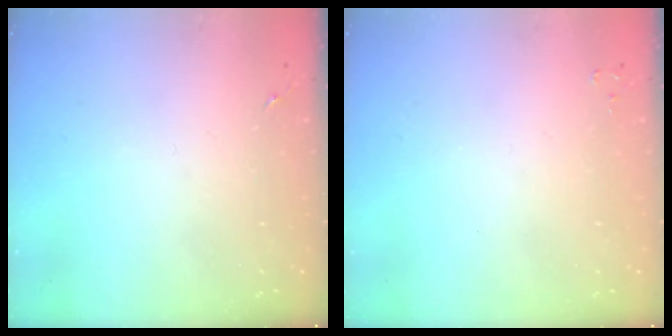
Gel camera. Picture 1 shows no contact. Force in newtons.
{"total": 2.0, "press": 2.0, "slide": 0.3}